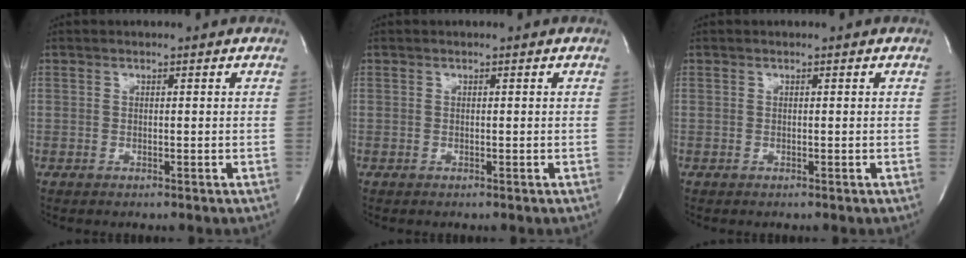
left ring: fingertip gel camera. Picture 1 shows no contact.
{"total": 0.0}
{"total": 0.0}